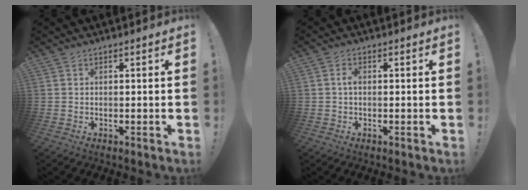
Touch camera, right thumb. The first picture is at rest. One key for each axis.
{"total": 1.6, "fx": -0.3, "fy": 0.9, "fz": 1.3, "tx": -0.027, "ty": 0.008, "tz": -0.006}